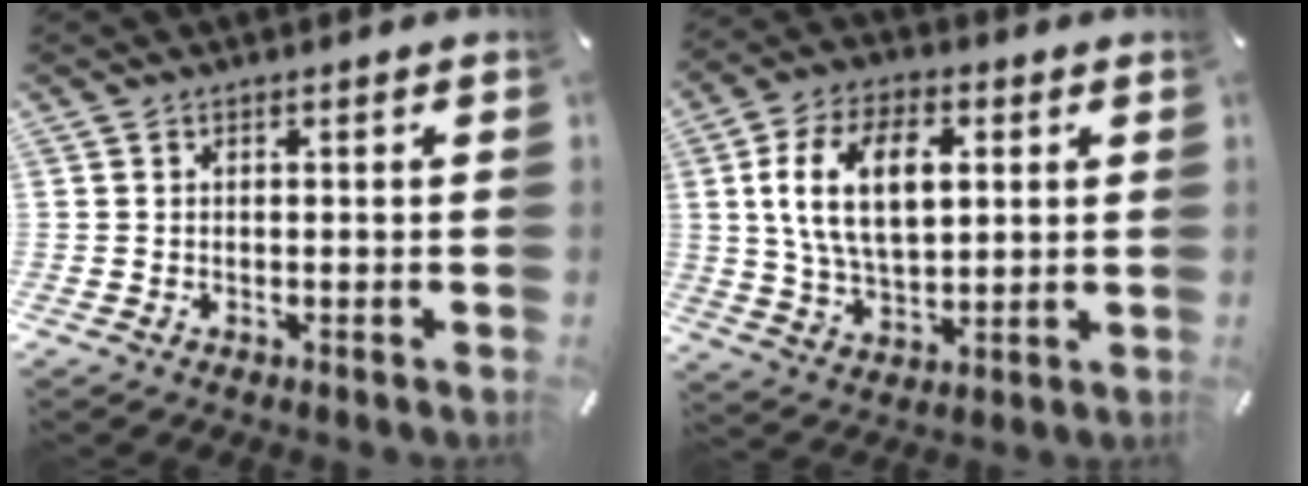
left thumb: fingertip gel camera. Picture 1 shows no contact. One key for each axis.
{"total": 15.0, "fx": 3.7, "fy": 9.0, "fz": 11.4, "tx": -0.240, "ty": 0.009, "tz": 0.061}